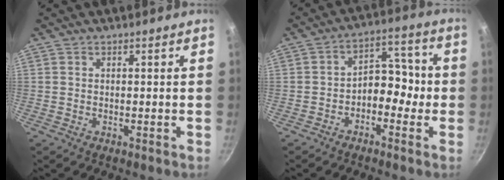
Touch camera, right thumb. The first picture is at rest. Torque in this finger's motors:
{"motor_torque": [-0.13, 0.26, 0.12, 0.12, 0.01]}